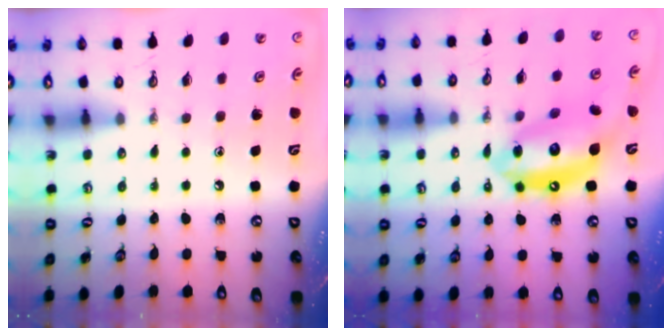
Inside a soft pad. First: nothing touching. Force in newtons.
{"total": 15.9, "press": 15.8, "slide": 1.6}